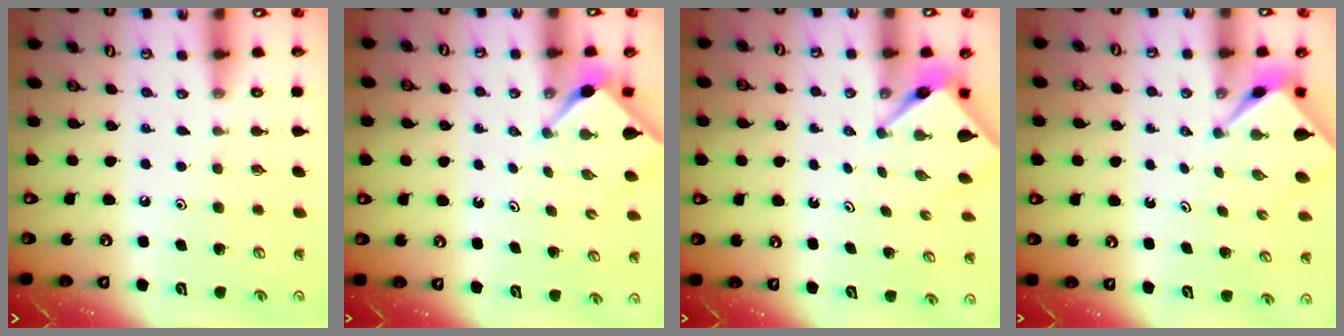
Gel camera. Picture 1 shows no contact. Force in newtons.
{"total": 3.0, "press": 2.9, "slide": 0.3}
{"total": 4.0, "press": 4.0, "slide": 0.2}
{"total": 2.5, "press": 2.4, "slide": 0.3}